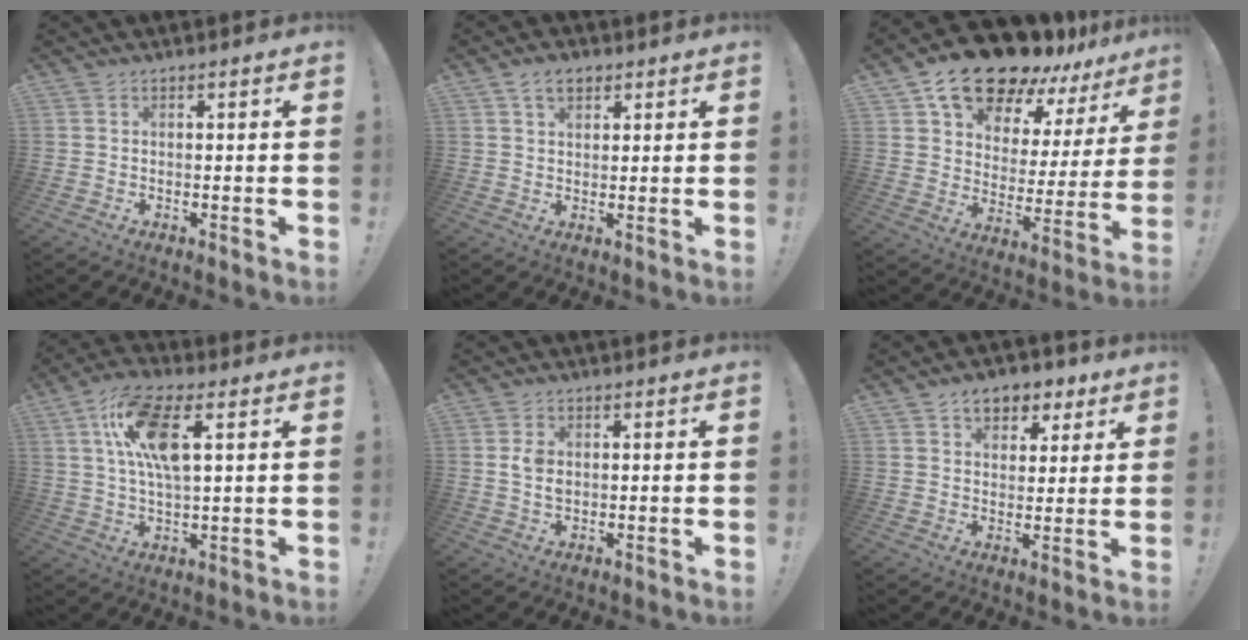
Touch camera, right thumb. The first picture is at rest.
{"total": 5.1, "force": [2.9, 3.1, 2.8], "torque": [-0.046, -0.003, 0.052]}
{"total": 19.5, "force": [15.1, 8.2, 9.1], "torque": [-0.158, -0.109, 0.268]}
{"total": 14.0, "force": [4.5, 5.7, 12.0], "torque": [-0.211, 0.000, 0.079]}
{"total": 3.3, "force": [0.6, 2.3, 2.3], "torque": [-0.037, 0.000, 0.009]}
{"total": 7.7, "force": [4.5, 5.5, 3.1], "torque": [-0.043, -0.018, 0.084]}